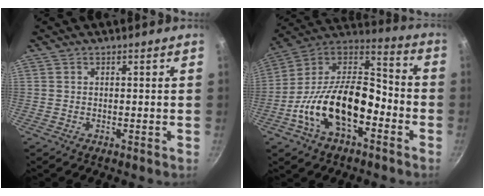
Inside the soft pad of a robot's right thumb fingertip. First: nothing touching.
{"total": 21.1, "force": [-7.0, 11.6, 16.1], "torque": [-0.263, 0.064, -0.142]}